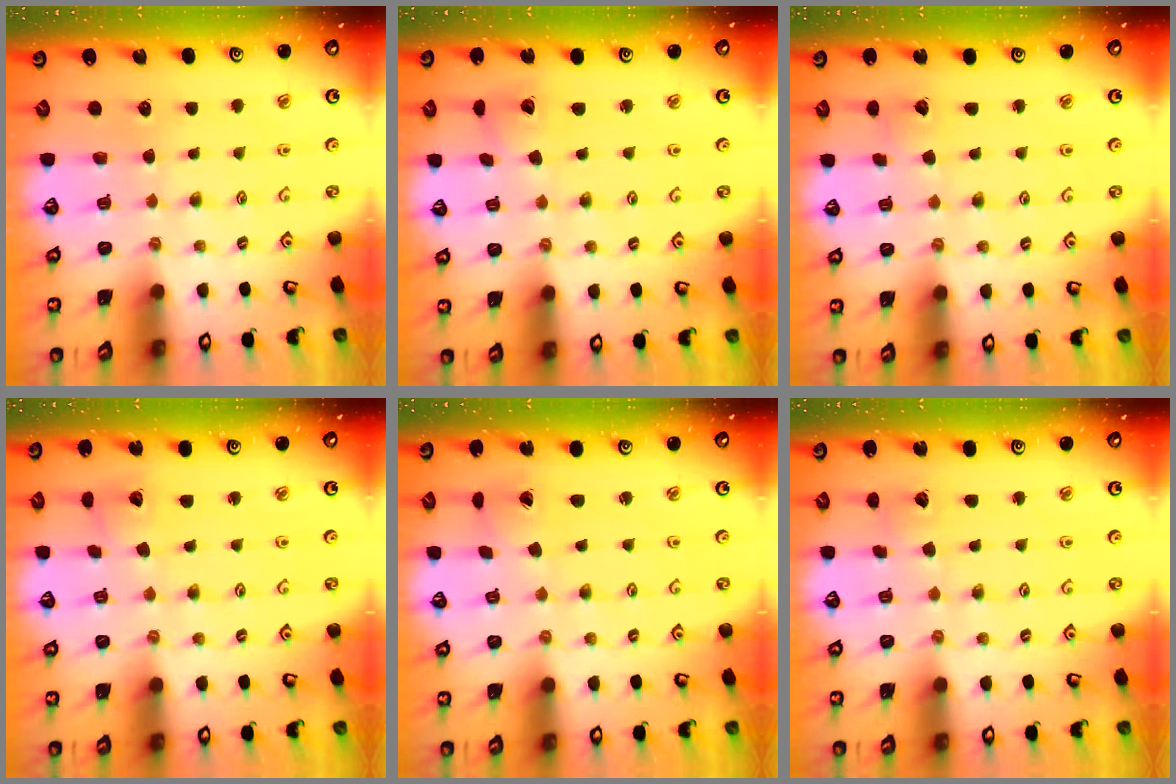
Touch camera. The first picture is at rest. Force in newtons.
{"total": 3.5, "press": 3.4, "slide": 0.5}
{"total": 2.4, "press": 2.4, "slide": 0.2}
{"total": 3.0, "press": 2.9, "slide": 0.4}
{"total": 1.7, "press": 1.7, "slide": 0.1}
{"total": 2.7, "press": 2.7, "slide": 0.3}